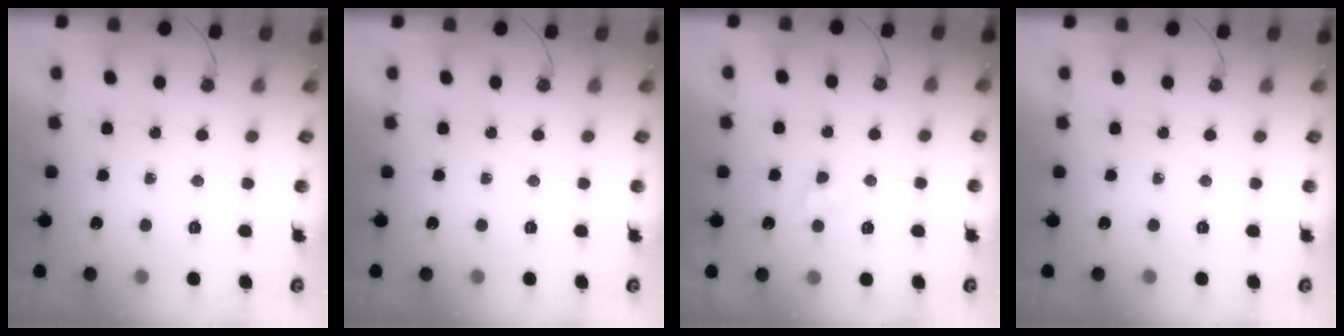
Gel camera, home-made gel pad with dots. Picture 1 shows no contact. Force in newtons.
{"total": 0.0}
{"total": 4.1, "press": 4.1, "slide": 0.6}
{"total": 0.0}